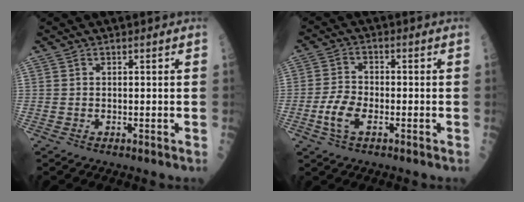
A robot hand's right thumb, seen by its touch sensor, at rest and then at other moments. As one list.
[{"total": 5.7, "force": [-2.2, 2.8, 4.4], "torque": [-0.090, 0.013, -0.044]}]